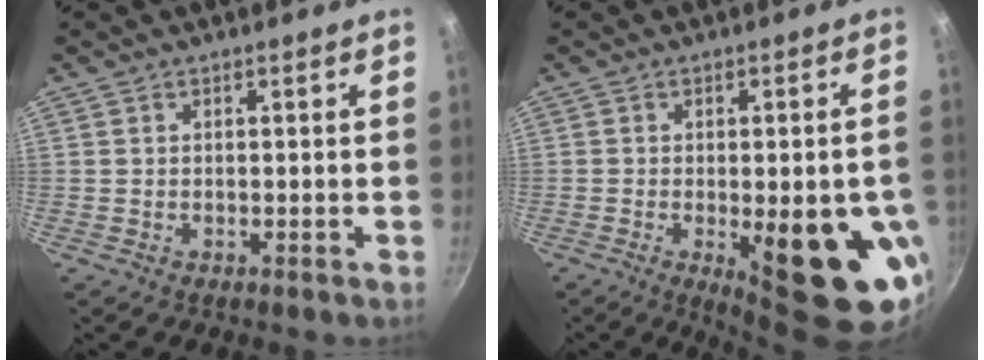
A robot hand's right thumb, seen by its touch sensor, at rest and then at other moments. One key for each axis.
{"total": 17.4, "fx": -4.6, "fy": 6.0, "fz": 15.7, "tx": -0.176, "ty": 0.000, "tz": -0.048}